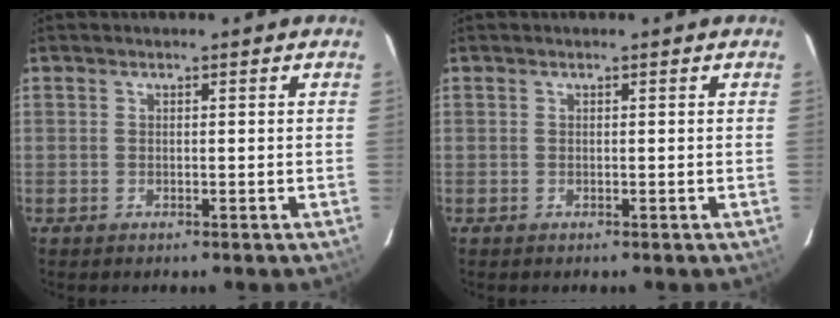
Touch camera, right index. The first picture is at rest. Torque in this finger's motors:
{"motor_torque": [0.00, 0.00, 0.00, 0.00]}